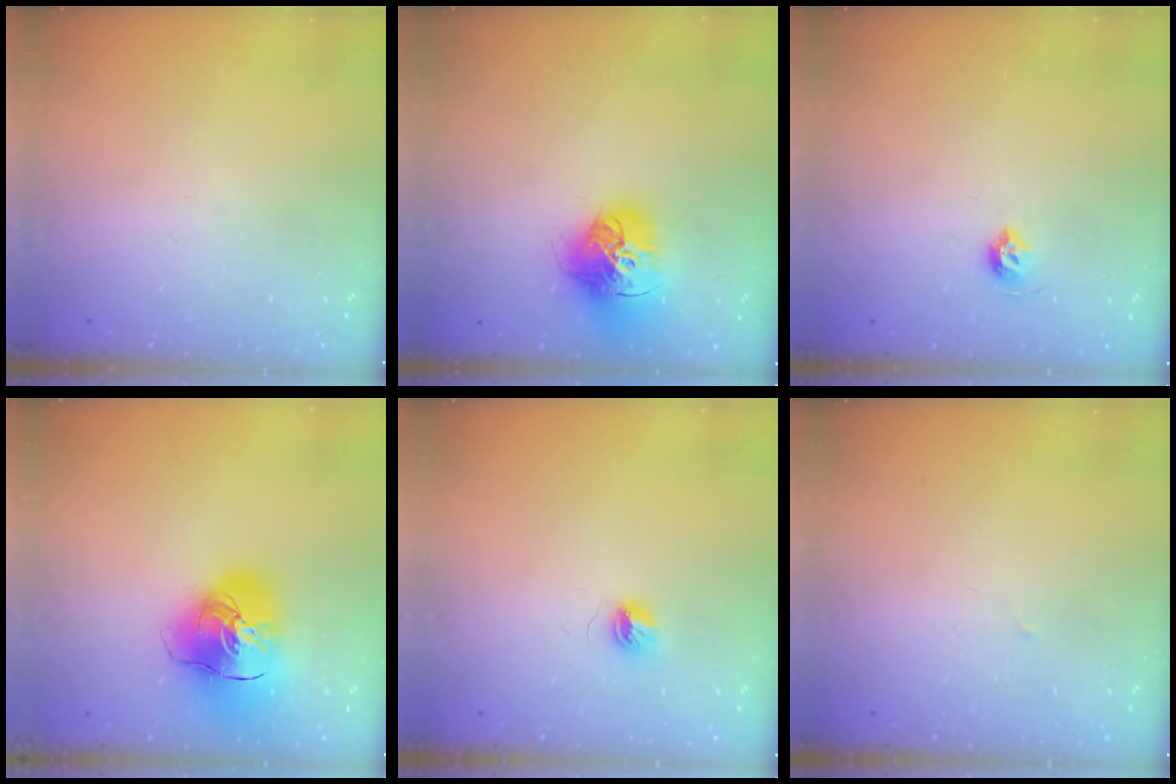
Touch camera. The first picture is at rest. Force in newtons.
{"total": 16.9, "press": 16.8, "slide": 1.7}
{"total": 4.9, "press": 4.9, "slide": 0.7}
{"total": 16.8, "press": 16.6, "slide": 2.8}
{"total": 4.3, "press": 4.3, "slide": 0.4}
{"total": 1.3, "press": 1.3, "slide": 0.0}